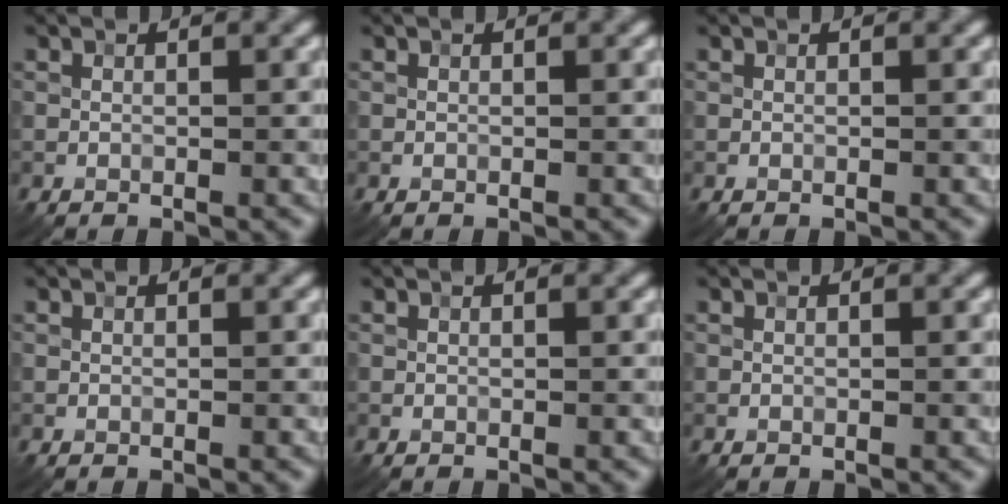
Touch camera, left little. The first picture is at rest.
{"total": 0.0}
{"total": 0.0}
{"total": 0.0}
{"total": 0.0}
{"total": 0.0}